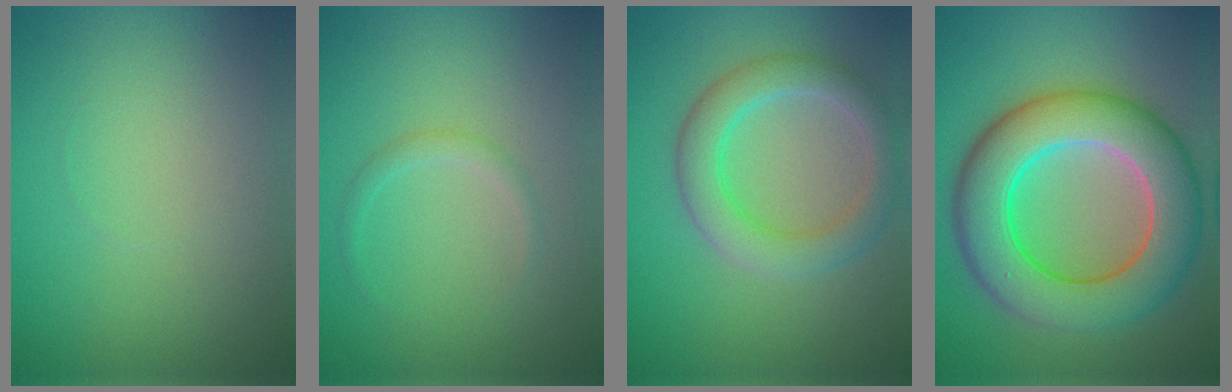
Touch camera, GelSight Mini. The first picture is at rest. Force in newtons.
{"total": 1.1, "press": 1.1, "slide": 0.1}
{"total": 4.5, "press": 4.5, "slide": 0.3}
{"total": 11.0, "press": 11.0, "slide": 0.6}